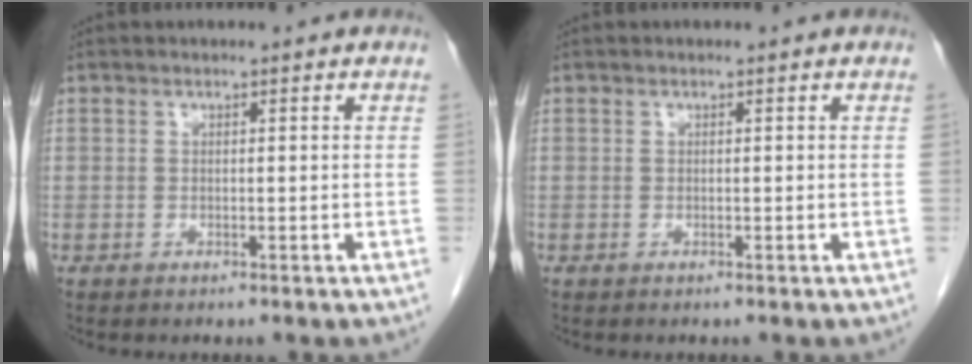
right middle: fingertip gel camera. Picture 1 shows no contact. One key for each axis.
{"total": 0.0}